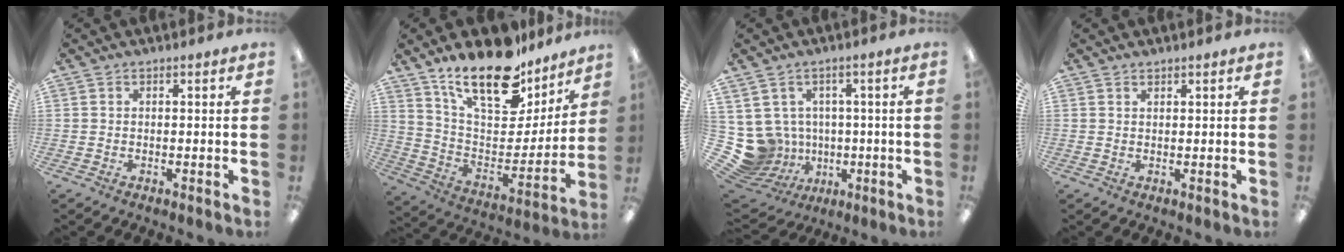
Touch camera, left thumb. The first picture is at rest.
{"total": 21.8, "force": [16.9, 8.5, 10.8], "torque": [-0.183, -0.115, 0.296]}
{"total": 9.8, "force": [-0.7, 9.4, 2.8], "torque": [-0.111, -0.011, -0.001]}
{"total": 0.9, "force": [0.9, 0.3, 0.2], "torque": [-0.005, -0.001, 0.016]}